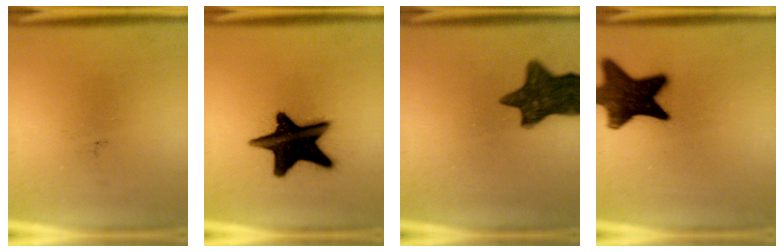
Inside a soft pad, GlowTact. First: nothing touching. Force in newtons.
{"total": 19.2}
{"total": 12.7}
{"total": 16.3}